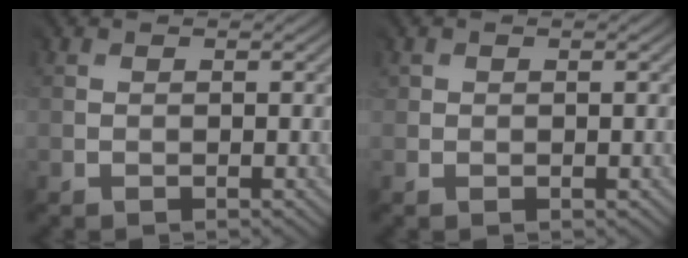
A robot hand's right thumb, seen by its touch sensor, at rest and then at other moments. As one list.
[{"total": 1.2, "force": [0.8, 0.9, 0.2], "torque": [0.000, 0.001, 0.009]}]